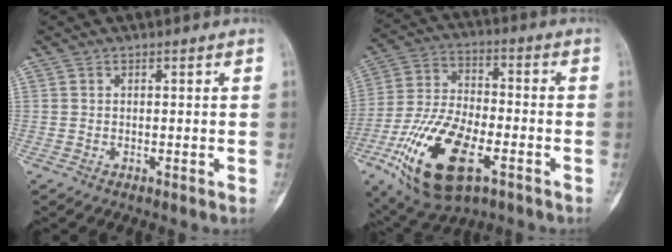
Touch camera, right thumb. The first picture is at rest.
{"total": 20.2, "force": [-8.3, 9.4, 15.9], "torque": [-0.304, 0.019, -0.142]}